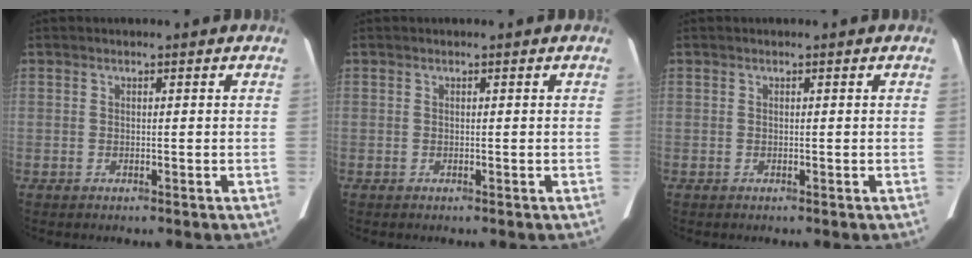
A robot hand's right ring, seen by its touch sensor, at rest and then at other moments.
{"total": 0.0}
{"total": 0.0}